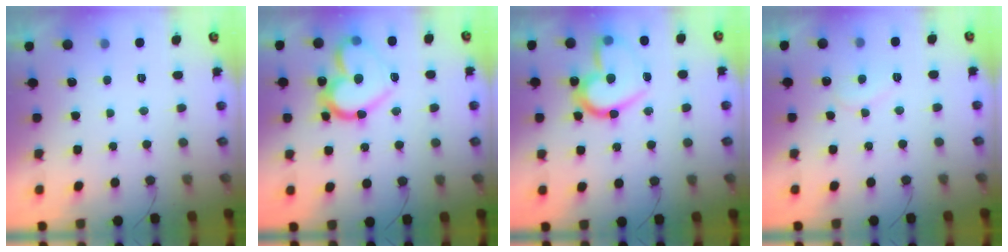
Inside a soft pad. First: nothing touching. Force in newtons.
{"total": 19.8, "press": 19.7, "slide": 2.0}
{"total": 19.4, "press": 19.3, "slide": 2.0}
{"total": 6.6, "press": 6.6, "slide": 0.5}